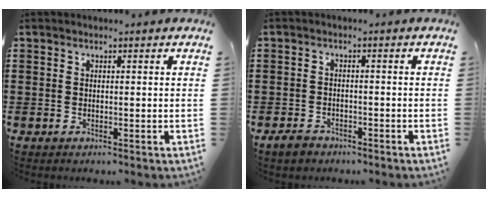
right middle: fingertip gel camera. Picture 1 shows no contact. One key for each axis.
{"total": 2.1, "fx": -1.7, "fy": 1.1, "fz": 0.4, "tx": -0.019, "ty": 0.001, "tz": -0.039}